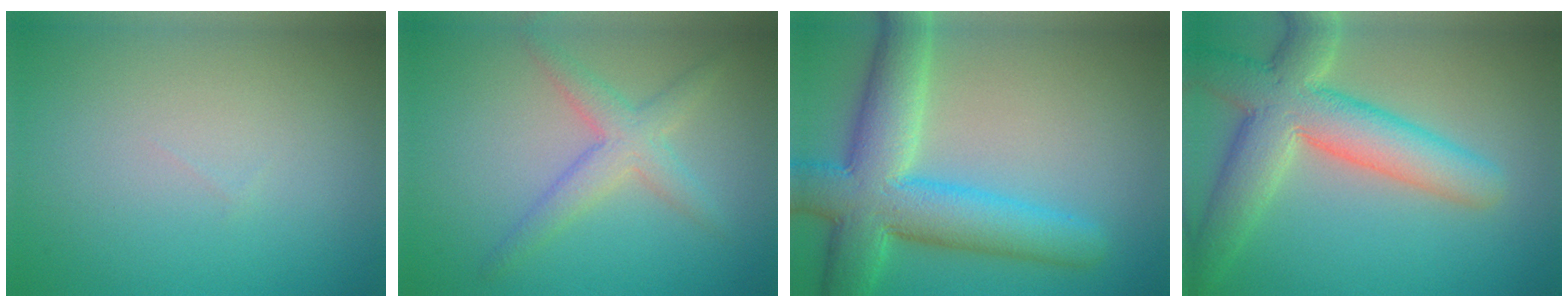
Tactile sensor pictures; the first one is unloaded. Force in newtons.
{"total": 3.2, "press": 3.2, "slide": 0.1}
{"total": 9.3, "press": 9.3, "slide": 0.4}
{"total": 8.1, "press": 8.1, "slide": 0.6}